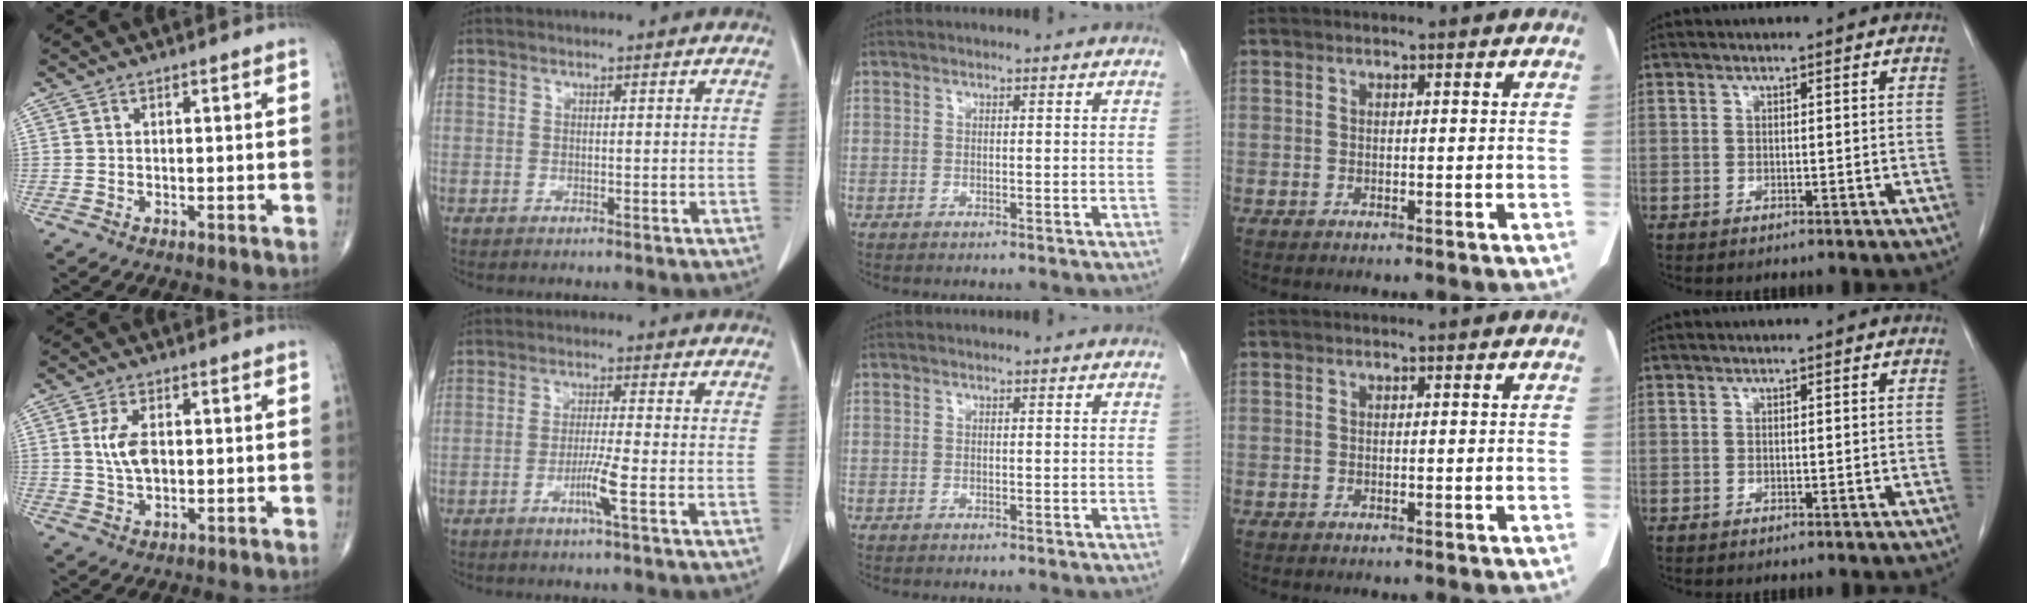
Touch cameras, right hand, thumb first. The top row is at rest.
{"thumb": {"total": 5.5, "force": [0.6, 3.0, 4.6], "torque": [-0.089, -0.001, 0.013]}, "index": {"total": 4.2, "force": [-1.8, -0.7, 3.8], "torque": [-0.074, -0.009, -0.037]}}